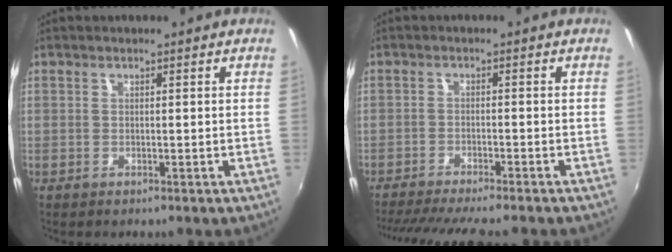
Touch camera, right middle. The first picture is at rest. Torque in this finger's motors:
{"motor_torque": [1.05, -1.09, 0.17, 0.07]}